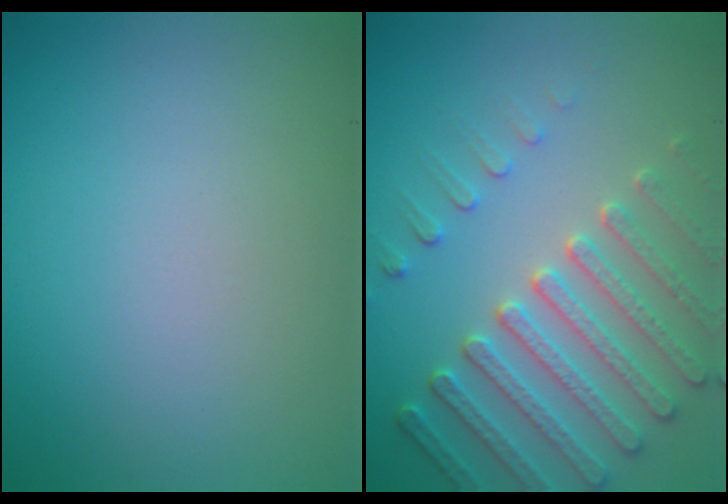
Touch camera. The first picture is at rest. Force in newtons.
{"total": 5.3, "press": 4.7, "slide": 2.4}